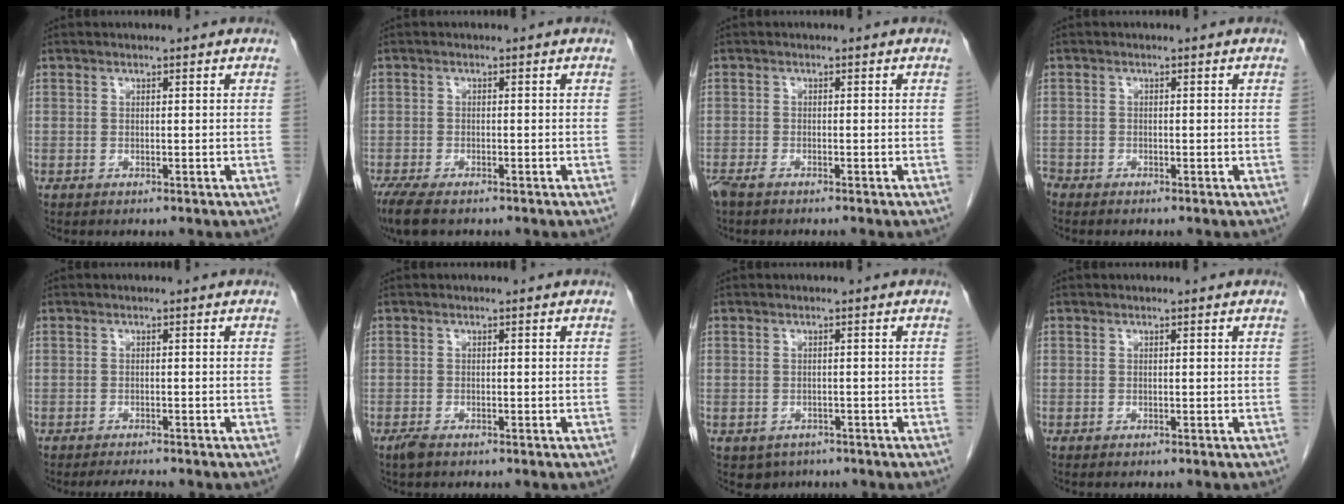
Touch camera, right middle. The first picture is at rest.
{"total": 6.1, "force": [-4.5, 1.9, 3.5], "torque": [-0.068, -0.015, -0.075]}
{"total": 2.6, "force": [-2.1, 0.4, 1.4], "torque": [-0.026, -0.005, -0.035]}
{"total": 1.2, "force": [-1.2, 0.3, 0.0], "torque": [0.000, -0.002, -0.021]}
{"total": 2.5, "force": [-2.3, 0.1, 0.9], "torque": [-0.015, -0.006, -0.033]}
{"total": 1.5, "force": [-1.1, 0.5, 0.9], "torque": [-0.026, -0.003, -0.019]}
{"total": 3.0, "force": [-2.0, 2.2, 0.6], "torque": [-0.007, 0.004, -0.025]}
{"total": 0.6, "force": [-0.5, 0.1, 0.3], "torque": [-0.004, -0.001, -0.005]}